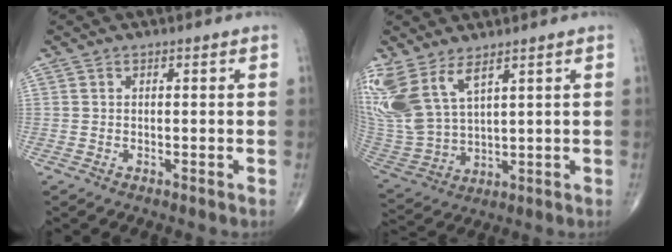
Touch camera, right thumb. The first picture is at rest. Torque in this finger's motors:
{"motor_torque": [0.19, 0.33, 1.28, 1.18, 0.16]}